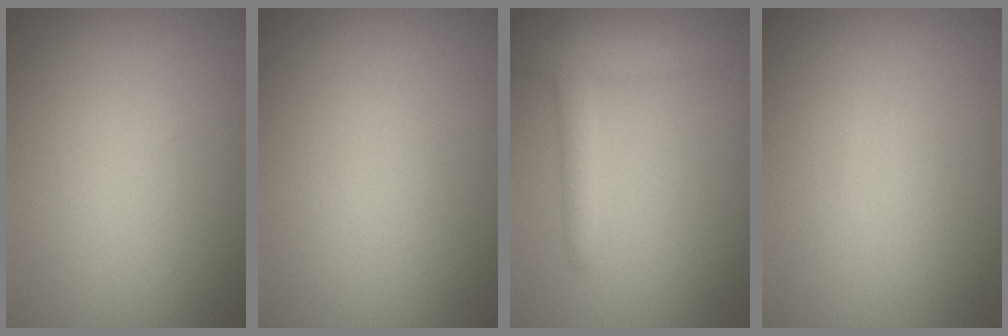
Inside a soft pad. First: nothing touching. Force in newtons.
{"total": 0.0}
{"total": 2.9, "press": 2.9, "slide": 0.2}
{"total": 0.0}